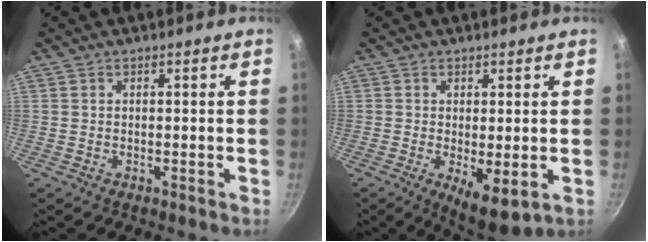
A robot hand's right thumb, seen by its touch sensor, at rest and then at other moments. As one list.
[{"total": 7.2, "force": [-1.7, 2.6, 6.6], "torque": [-0.100, -0.021, -0.017]}]